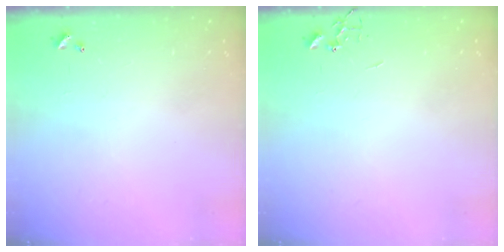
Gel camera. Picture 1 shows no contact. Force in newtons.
{"total": 0.0}